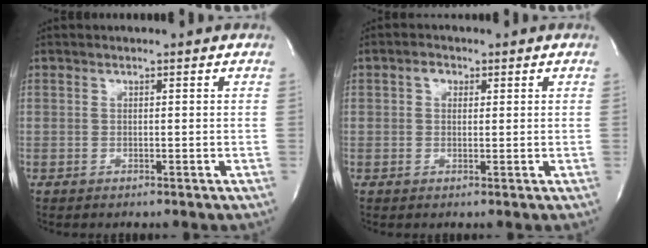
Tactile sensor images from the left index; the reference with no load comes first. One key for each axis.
{"total": 1.9, "fx": 0.8, "fy": 1.4, "fz": 1.0, "tx": -0.020, "ty": 0.007, "tz": 0.011}